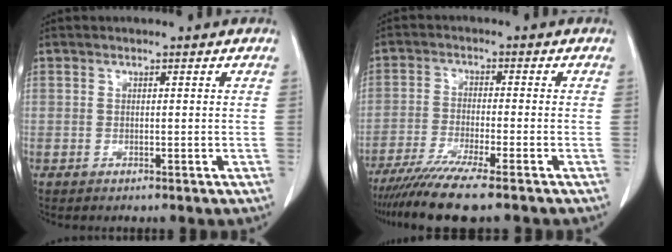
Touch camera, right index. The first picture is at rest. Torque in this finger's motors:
{"motor_torque": [1.09, -1.04, 0.51, 0.15]}